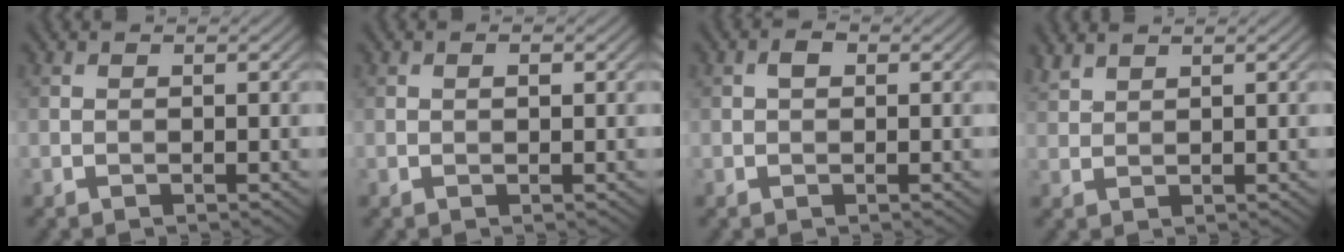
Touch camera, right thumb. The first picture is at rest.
{"total": 0.7, "force": [0.2, 0.3, 0.6], "torque": [-0.007, 0.001, 0.002]}
{"total": 1.4, "force": [0.3, 0.9, 1.0], "torque": [-0.017, 0.003, 0.001]}
{"total": 2.0, "force": [1.8, 0.4, 0.7], "torque": [-0.020, 0.005, 0.045]}